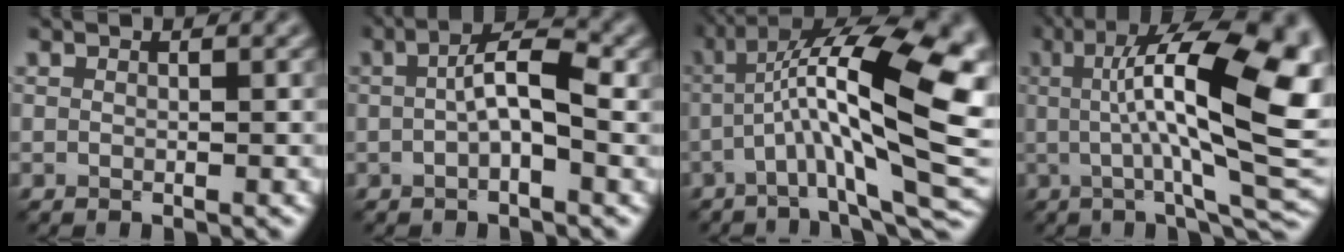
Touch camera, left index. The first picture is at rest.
{"total": 4.1, "force": [0.0, 1.3, 3.9], "torque": [-0.069, 0.010, -0.006]}
{"total": 15.9, "force": [-0.5, 4.6, 15.2], "torque": [-0.254, 0.024, -0.004]}
{"total": 15.7, "force": [2.3, 4.4, 14.9], "torque": [-0.200, 0.012, 0.034]}